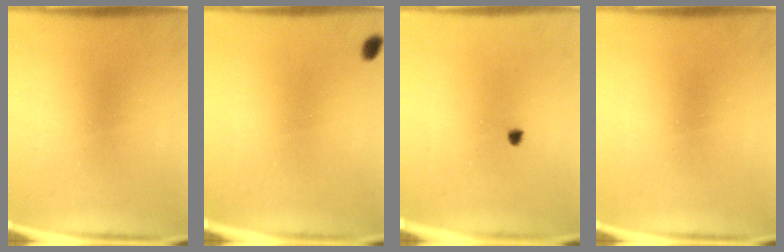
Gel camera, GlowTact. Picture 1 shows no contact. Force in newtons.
{"total": 1.2}
{"total": 1.0}
{"total": 0.0}